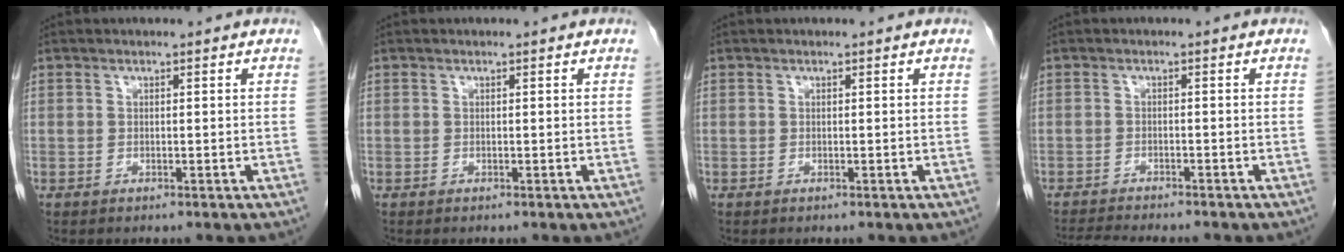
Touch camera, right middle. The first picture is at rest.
{"total": 0.0}
{"total": 0.0}
{"total": 8.3, "force": [-7.5, 0.8, 3.6], "torque": [-0.054, -0.014, -0.112]}